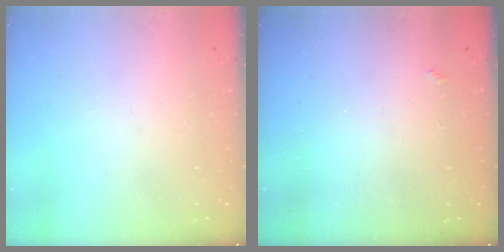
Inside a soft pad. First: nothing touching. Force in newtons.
{"total": 2.1, "press": 2.1, "slide": 0.4}